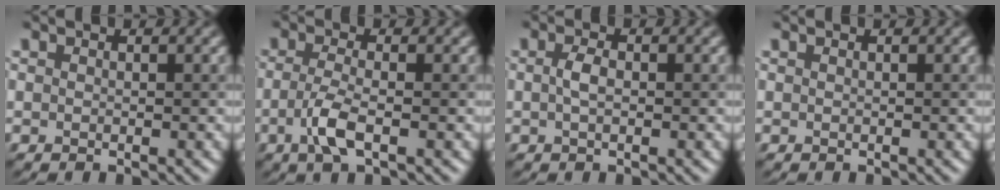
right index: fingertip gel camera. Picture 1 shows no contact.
{"total": 2.7, "force": [-1.0, 0.8, 2.4], "torque": [-0.056, 0.006, -0.014]}
{"total": 1.4, "force": [-0.1, 0.6, 1.2], "torque": [-0.027, 0.007, 0.001]}
{"total": 0.0}